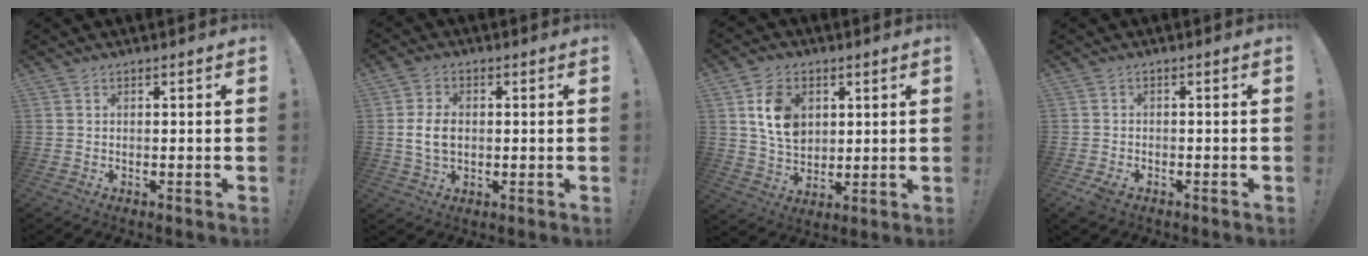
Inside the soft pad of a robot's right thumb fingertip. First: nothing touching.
{"total": 7.7, "force": [0.0, 5.3, 5.6], "torque": [-0.094, 0.001, -0.001]}
{"total": 12.3, "force": [4.1, 9.4, 6.9], "torque": [-0.107, -0.005, 0.080]}
{"total": 2.7, "force": [-1.5, 1.7, 1.6], "torque": [-0.038, 0.003, -0.027]}